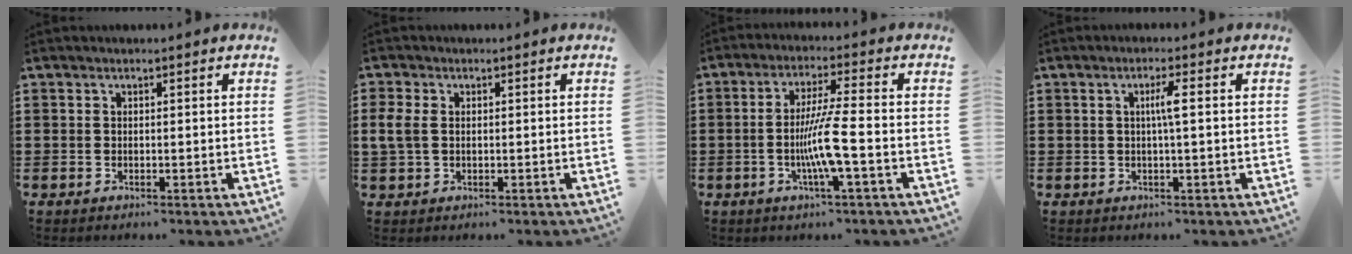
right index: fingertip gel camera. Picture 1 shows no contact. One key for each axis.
{"total": 3.0, "fx": 0.3, "fy": 2.0, "fz": 2.2, "tx": -0.063, "ty": 0.000, "tz": 0.000}
{"total": 7.5, "fx": -2.1, "fy": -0.1, "fz": 7.2, "tx": -0.136, "ty": -0.013, "tz": -0.043}
{"total": 2.7, "fx": 0.2, "fy": -0.1, "fz": 2.7, "tx": -0.051, "ty": -0.002, "tz": 0.000}